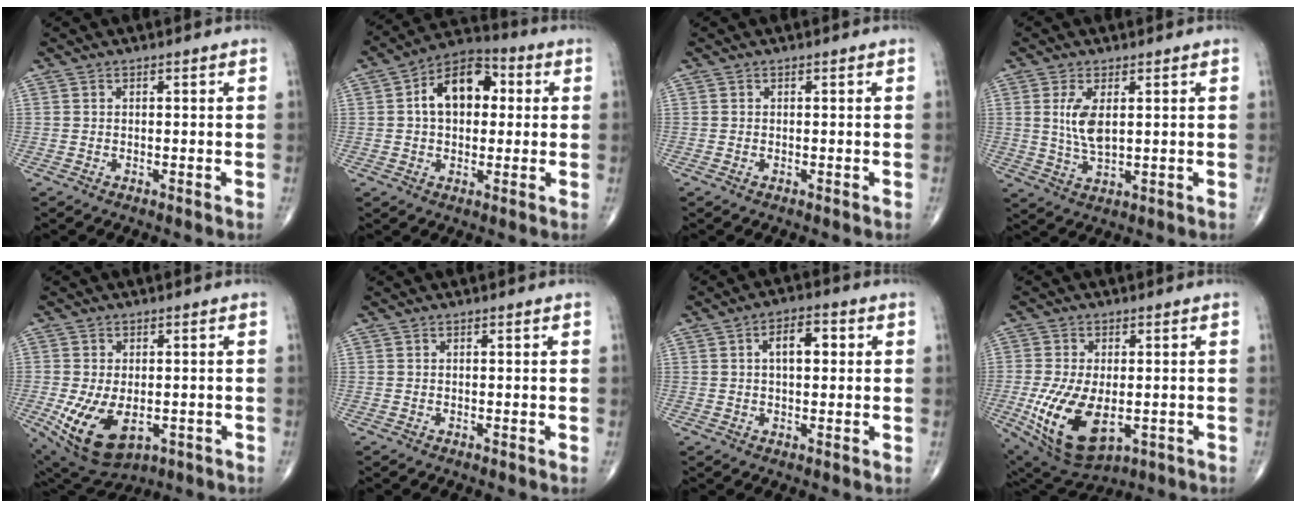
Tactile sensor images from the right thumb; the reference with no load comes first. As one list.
[{"total": 12.5, "force": [2.0, 8.1, 9.4], "torque": [-0.127, 0.025, 0.022]}, {"total": 0.0}, {"total": 6.3, "force": [1.4, 2.7, 5.5], "torque": [-0.114, -0.012, 0.035]}, {"total": 12.4, "force": [-3.4, 7.3, 9.5], "torque": [-0.168, -0.007, -0.036]}, {"total": 0.0}, {"total": 6.2, "force": [1.3, 3.1, 5.2], "torque": [-0.072, 0.011, 0.017]}, {"total": 14.9, "force": [-3.2, 8.1, 12.1], "torque": [-0.234, -0.014, -0.031]}]